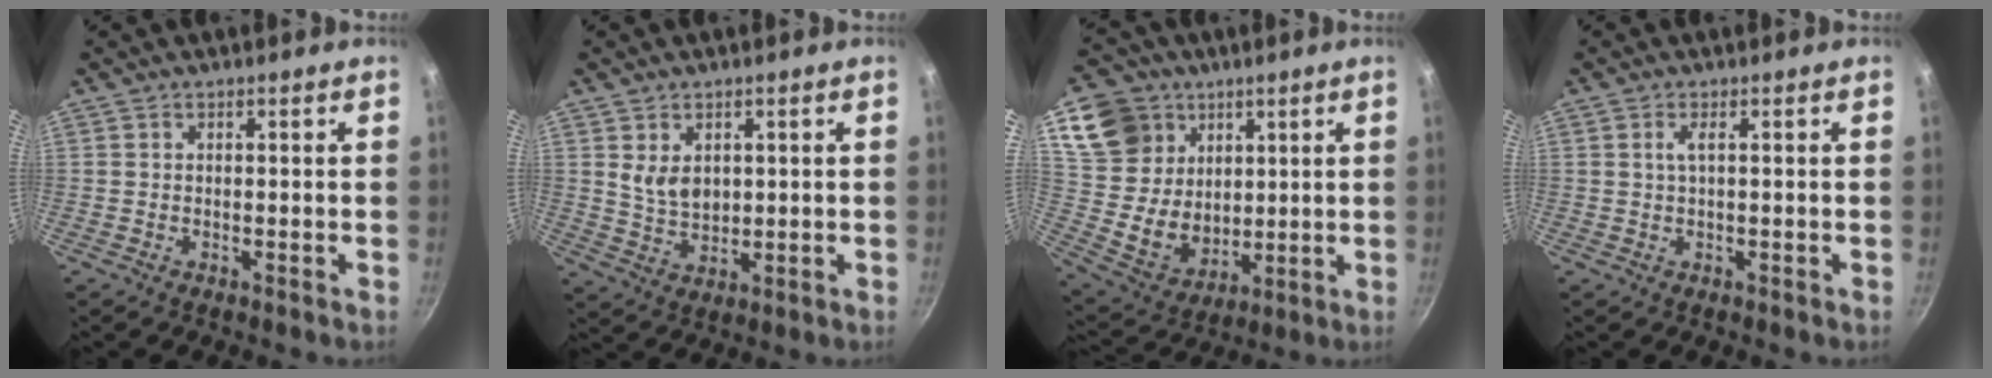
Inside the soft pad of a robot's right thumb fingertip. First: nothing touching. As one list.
[{"total": 5.7, "force": [1.6, 3.9, 3.9], "torque": [-0.056, -0.019, 0.038]}, {"total": 17.9, "force": [7.4, 14.6, 7.2], "torque": [-0.109, -0.025, 0.154]}, {"total": 1.5, "force": [0.3, 0.2, 1.5], "torque": [-0.031, 0.001, 0.010]}]